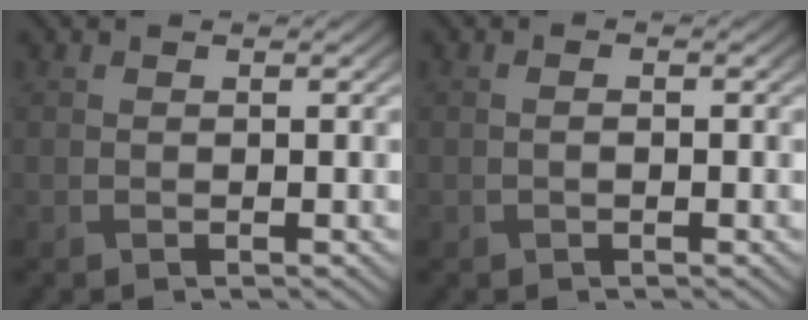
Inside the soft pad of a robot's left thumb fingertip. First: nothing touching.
{"total": 0.6, "force": [-0.1, 0.2, 0.6], "torque": [-0.012, 0.001, 0.000]}